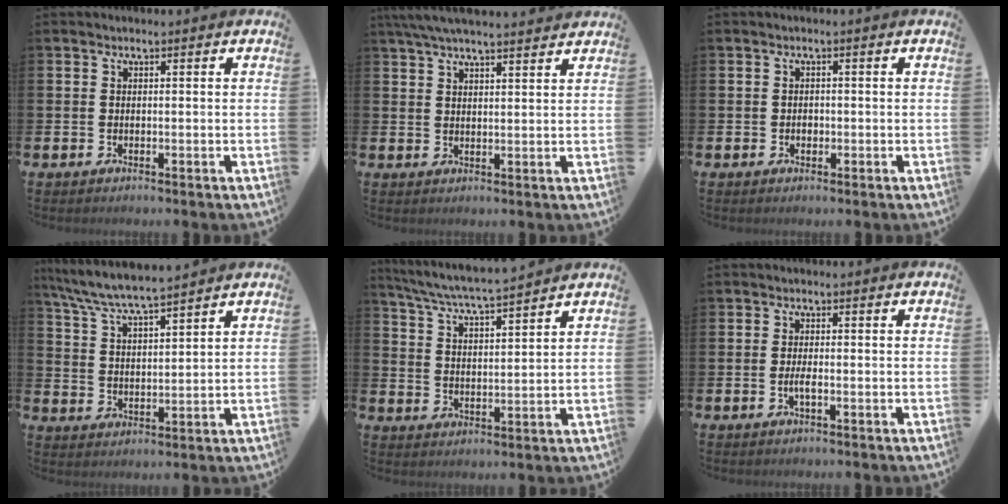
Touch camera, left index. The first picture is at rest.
{"total": 5.3, "force": [4.9, 0.5, 1.9], "torque": [-0.047, -0.013, 0.091]}
{"total": 1.0, "force": [-0.2, 0.8, 0.4], "torque": [-0.010, 0.005, -0.006]}
{"total": 6.6, "force": [6.4, 0.1, 1.8], "torque": [-0.062, -0.035, 0.113]}
{"total": 6.2, "force": [6.0, -0.2, 1.7], "torque": [-0.054, -0.038, 0.104]}
{"total": 1.5, "force": [-0.5, 0.3, 1.3], "torque": [-0.033, 0.003, -0.007]}